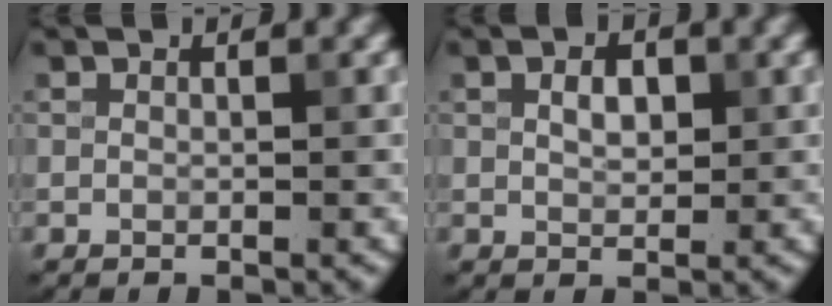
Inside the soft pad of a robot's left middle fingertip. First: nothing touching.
{"total": 2.1, "force": [0.6, 1.3, 1.6], "torque": [-0.028, 0.001, 0.009]}